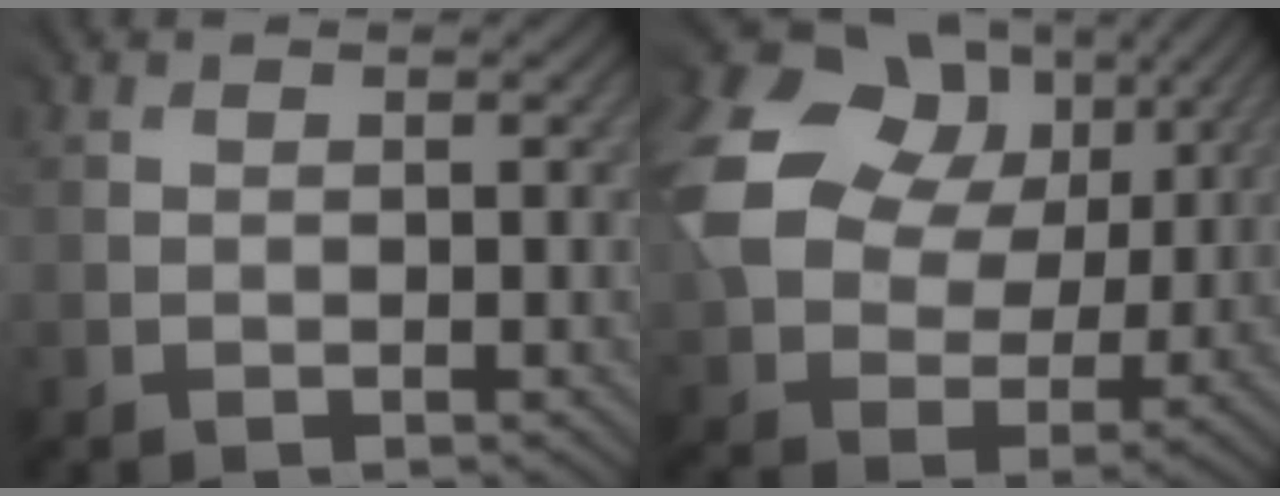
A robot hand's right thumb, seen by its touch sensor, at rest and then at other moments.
{"total": 16.7, "force": [6.4, 12.2, 9.3], "torque": [-0.234, 0.034, 0.123]}